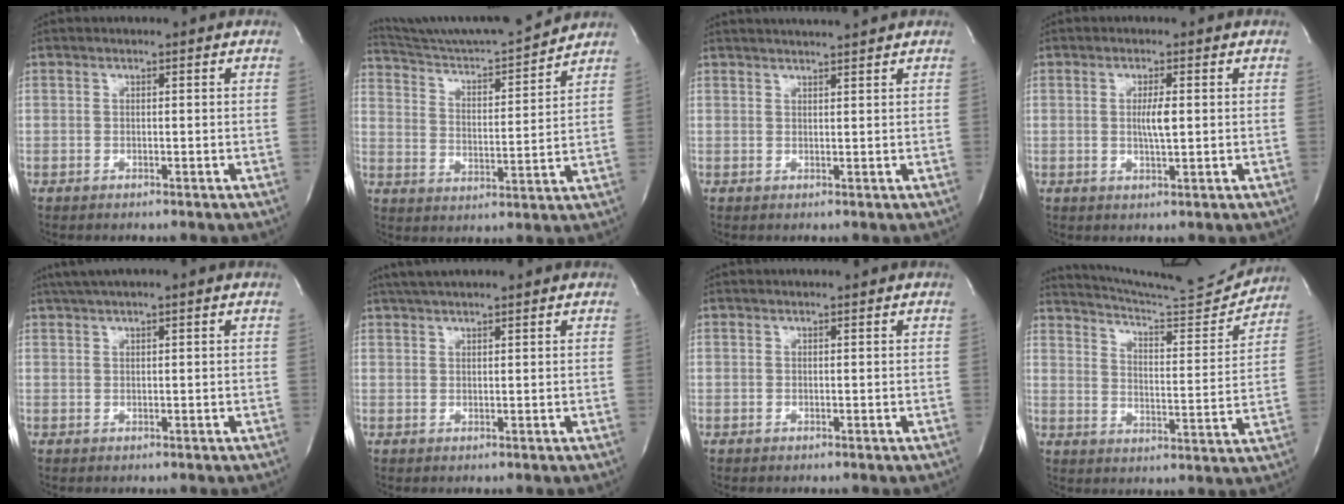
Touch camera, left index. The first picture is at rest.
{"total": 14.9, "force": [14.3, -0.8, 3.9], "torque": [-0.074, -0.028, 0.228]}
{"total": 4.6, "force": [4.3, -0.9, 1.4], "torque": [-0.018, 0.006, 0.056]}
{"total": 2.8, "force": [-0.1, 0.2, 2.8], "torque": [-0.052, -0.012, -0.003]}
{"total": 3.8, "force": [2.7, -0.1, 2.6], "torque": [-0.048, 0.018, 0.049]}
{"total": 4.9, "force": [4.1, 0.4, 2.6], "torque": [-0.042, 0.021, 0.071]}
{"total": 0.9, "force": [0.8, -0.1, 0.3], "torque": [-0.004, 0.002, 0.011]}
{"total": 15.7, "force": [15.4, -0.4, 3.1], "torque": [-0.060, -0.061, 0.214]}